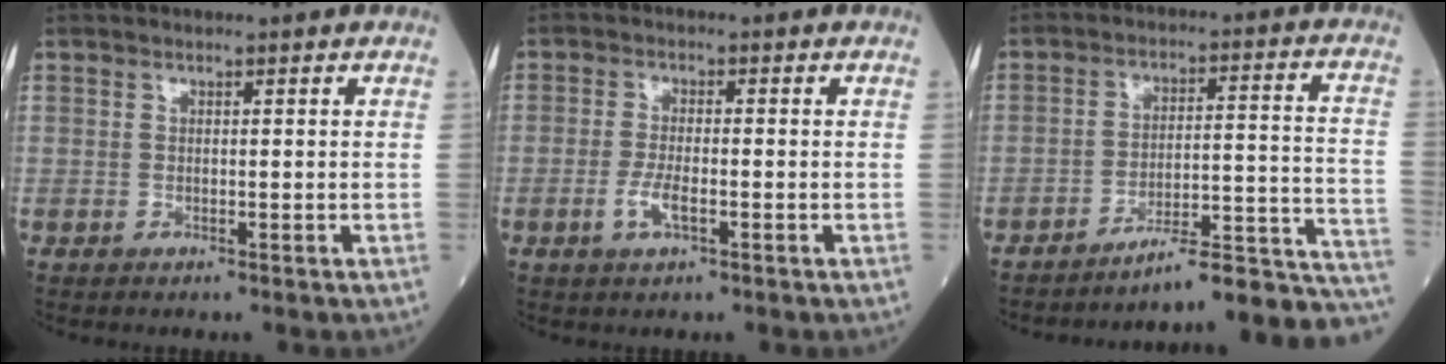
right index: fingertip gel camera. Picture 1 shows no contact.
{"total": 3.4, "force": [-1.2, 0.9, 3.0], "torque": [-0.065, 0.000, -0.023]}
{"total": 16.8, "force": [-15.4, 0.1, 6.7], "torque": [-0.037, 0.043, -0.211]}